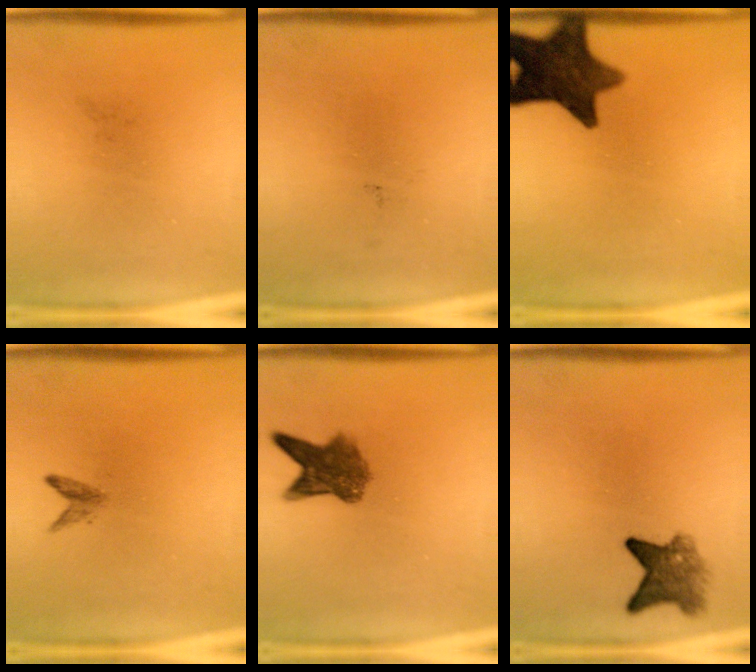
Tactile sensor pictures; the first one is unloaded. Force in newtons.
{"total": 0.0}
{"total": 12.7}
{"total": 1.3}
{"total": 6.3}
{"total": 5.2}